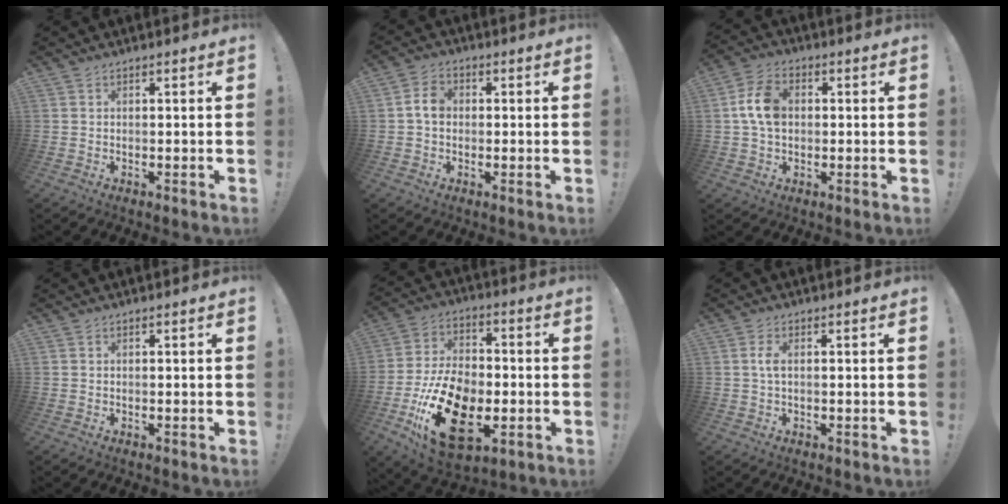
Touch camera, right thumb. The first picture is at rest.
{"total": 5.2, "force": [0.0, 3.8, 3.5], "torque": [-0.052, 0.011, 0.001]}
{"total": 9.9, "force": [0.9, 6.7, 7.1], "torque": [-0.134, 0.011, 0.020]}
{"total": 0.0}
{"total": 23.1, "force": [-7.8, 14.1, 16.5], "torque": [-0.307, 0.044, -0.119]}
{"total": 2.5, "force": [0.2, 0.8, 2.4], "torque": [-0.043, 0.002, 0.001]}